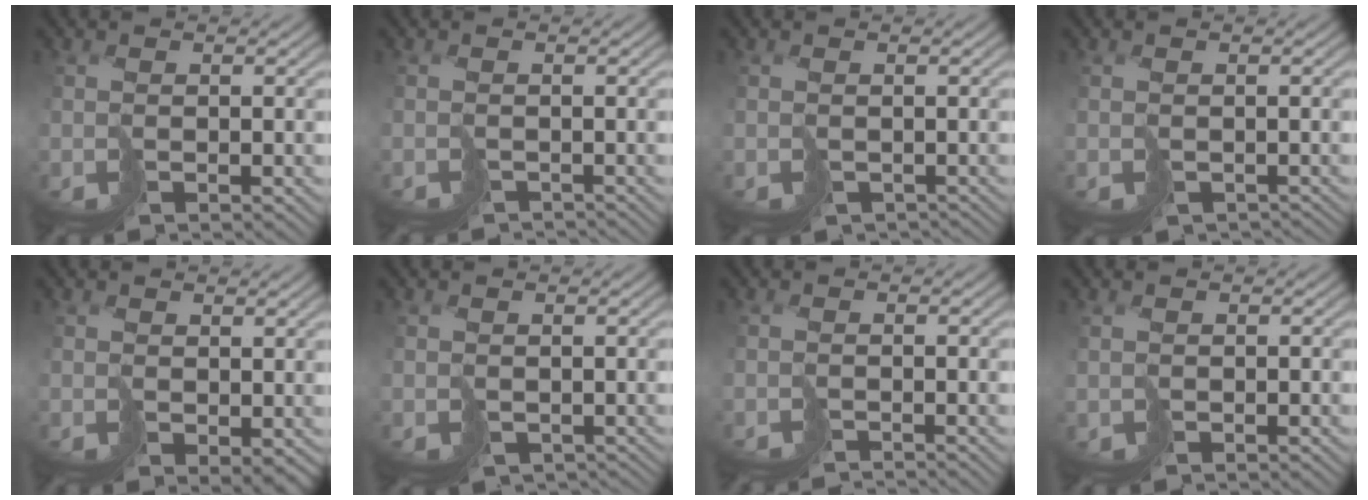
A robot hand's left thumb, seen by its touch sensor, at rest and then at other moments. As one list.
[{"total": 2.0, "force": [-2.0, 0.2, 0.0], "torque": [0.002, -0.010, -0.035]}, {"total": 1.9, "force": [-1.4, 1.2, 0.5], "torque": [-0.002, -0.011, -0.021]}, {"total": 1.7, "force": [-1.1, 1.1, 0.5], "torque": [-0.006, -0.010, -0.014]}, {"total": 3.1, "force": [0.0, 2.0, 2.4], "torque": [-0.047, -0.011, 0.005]}, {"total": 2.0, "force": [-0.9, 1.6, 0.9], "torque": [-0.012, -0.011, -0.009]}, {"total": 2.0, "force": [-1.9, -0.2, 0.1], "torque": [0.005, -0.005, -0.042]}, {"total": 1.0, "force": [0.2, 1.0, 0.1], "torque": [-0.006, -0.005, 0.005]}]